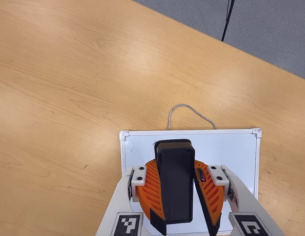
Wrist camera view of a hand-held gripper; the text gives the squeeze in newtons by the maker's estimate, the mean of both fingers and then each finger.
{"total": 9.5, "left": 9.7, "right": 9.2}